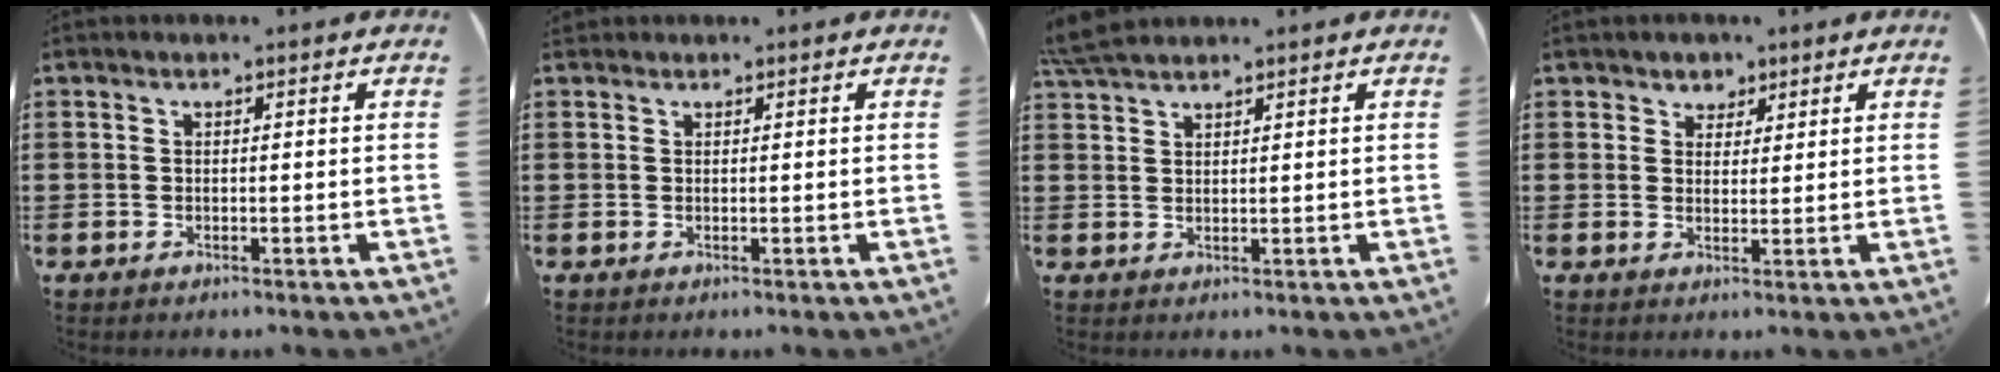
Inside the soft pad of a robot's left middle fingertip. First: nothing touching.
{"total": 0.5, "force": [0.5, 0.1, 0.1], "torque": [-0.004, -0.001, 0.011]}
{"total": 3.9, "force": [3.4, 0.4, 1.7], "torque": [-0.045, -0.004, 0.067]}
{"total": 2.6, "force": [2.1, 1.6, 0.0], "torque": [-0.003, 0.002, 0.039]}